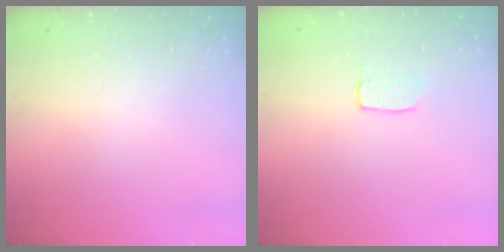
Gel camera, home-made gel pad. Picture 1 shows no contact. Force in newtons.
{"total": 3.4, "press": 3.4, "slide": 0.1}